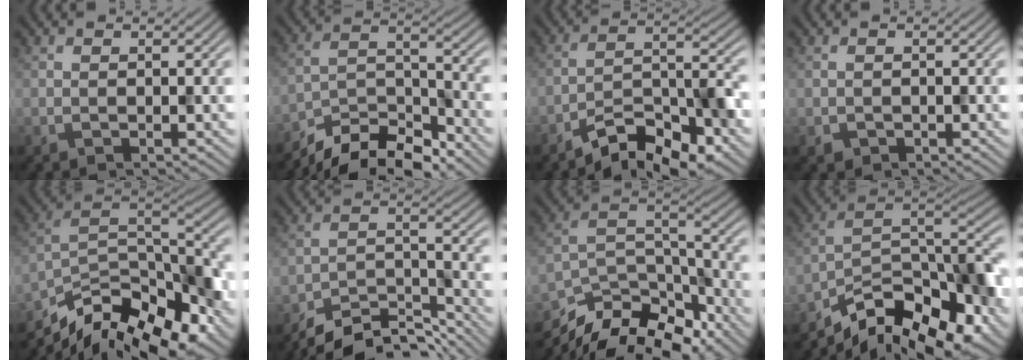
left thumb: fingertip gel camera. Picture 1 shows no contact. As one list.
[{"total": 9.7, "force": [-8.5, 2.6, 4.0], "torque": [-0.067, 0.005, -0.164]}, {"total": 8.4, "force": [-6.2, 2.5, 5.2], "torque": [-0.078, 0.009, -0.117]}, {"total": 0.8, "force": [-0.4, 0.7, 0.1], "torque": [-0.001, -0.006, -0.008]}, {"total": 15.2, "force": [-10.5, 6.0, 9.2], "torque": [-0.182, -0.014, -0.173]}, {"total": 8.1, "force": [-7.1, 2.1, 3.2], "torque": [-0.057, 0.001, -0.130]}, {"total": 14.2, "force": [-11.7, 4.8, 6.5], "torque": [-0.134, -0.004, -0.195]}, {"total": 13.6, "force": [-9.2, 5.4, 8.4], "torque": [-0.140, -0.005, -0.164]}]